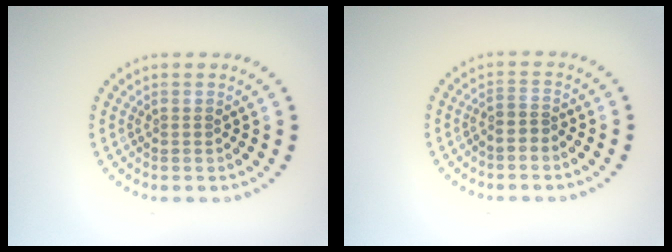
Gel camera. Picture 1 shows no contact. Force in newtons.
{"total": 1.1, "press": 0.8, "slide": 0.7}